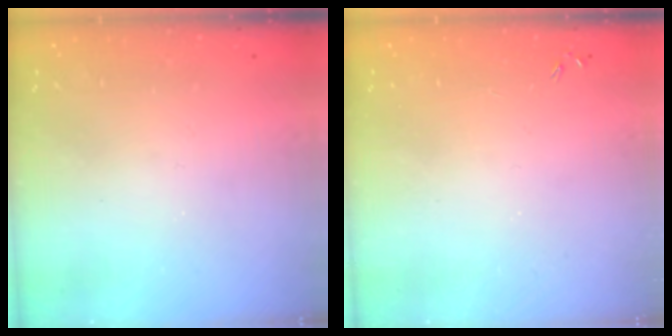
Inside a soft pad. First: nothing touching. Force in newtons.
{"total": 0.0}